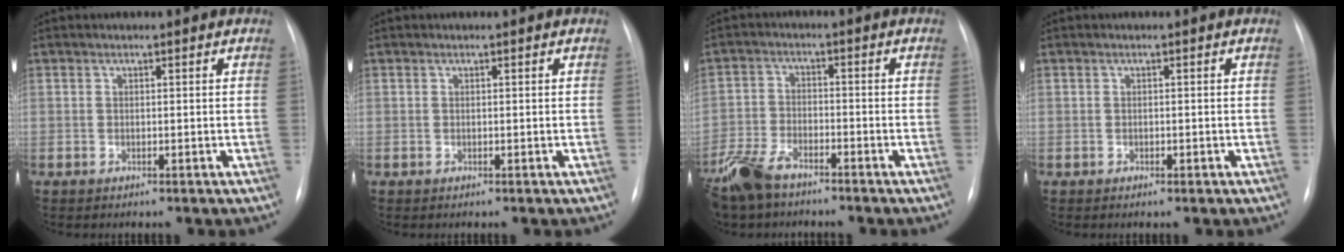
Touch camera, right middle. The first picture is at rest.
{"total": 0.0}
{"total": 8.0, "force": [-6.3, 3.0, 3.8], "torque": [-0.090, -0.016, -0.123]}
{"total": 0.5, "force": [-0.3, 0.1, 0.4], "torque": [-0.011, -0.002, -0.002]}